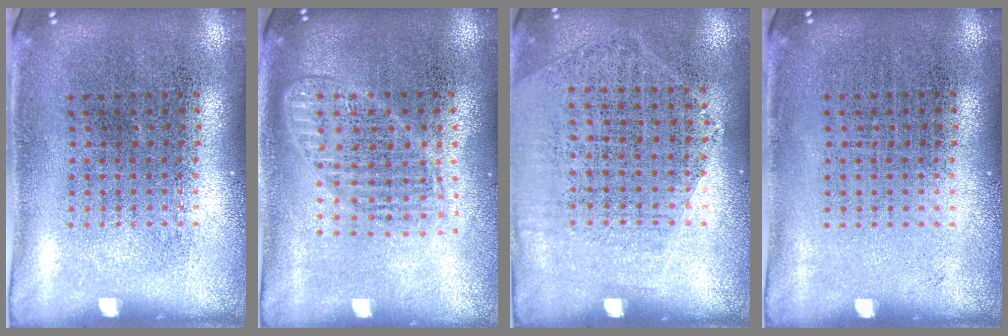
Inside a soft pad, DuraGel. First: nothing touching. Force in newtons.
{"total": 1.6, "press": 1.4, "slide": 0.8}
{"total": 1.2, "press": 1.0, "slide": 0.7}
{"total": 0.0}